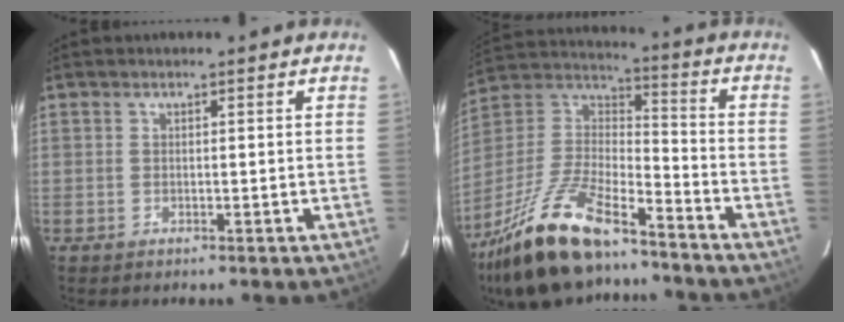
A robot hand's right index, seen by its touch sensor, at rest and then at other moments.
{"total": 19.9, "force": [-14.7, 5.6, 12.2], "torque": [-0.271, -0.012, -0.274]}